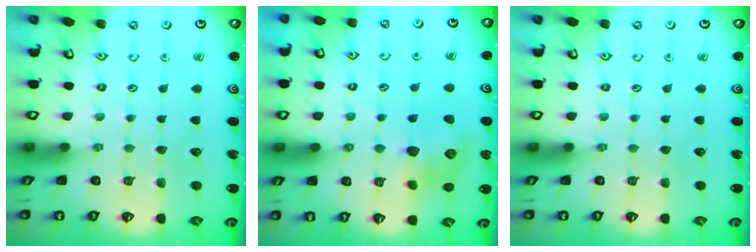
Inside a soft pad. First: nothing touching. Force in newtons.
{"total": 11.8, "press": 11.8, "slide": 0.9}
{"total": 0.0}